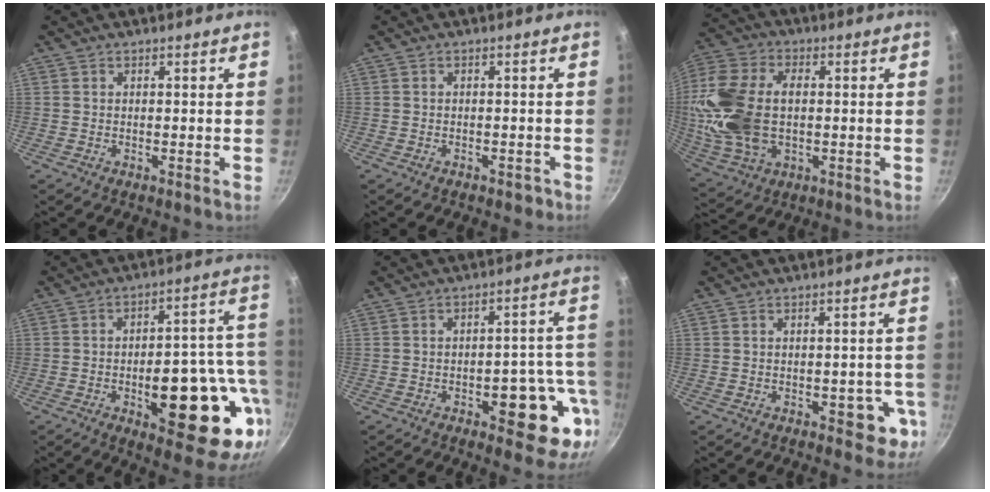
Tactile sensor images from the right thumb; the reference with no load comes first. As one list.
[{"total": 1.7, "force": [-1.1, 1.0, 0.8], "torque": [-0.002, 0.018, -0.003]}, {"total": 19.7, "force": [0.4, 12.4, 15.3], "torque": [-0.316, 0.015, 0.009]}, {"total": 23.1, "force": [-6.1, 9.5, 20.2], "torque": [-0.216, 0.020, -0.079]}, {"total": 13.8, "force": [-5.0, 6.1, 11.3], "torque": [-0.088, 0.037, -0.062]}, {"total": 6.5, "force": [-2.4, 3.7, 4.7], "torque": [-0.021, 0.014, -0.023]}]